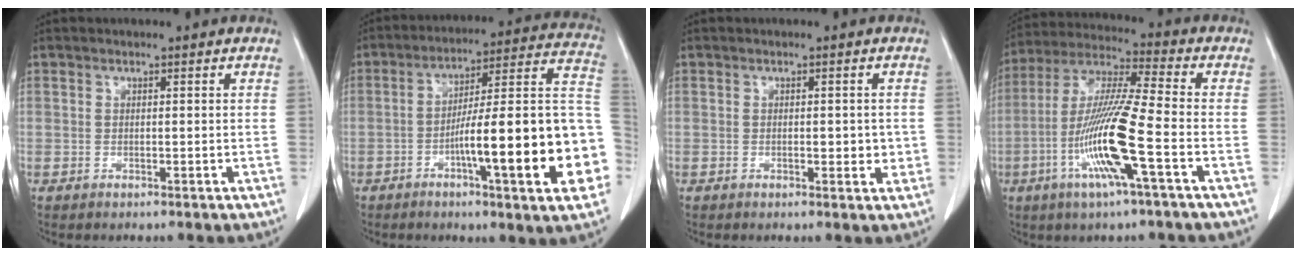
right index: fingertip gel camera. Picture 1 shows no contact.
{"total": 22.6, "force": [-6.0, 2.2, 21.6], "torque": [-0.222, 0.023, -0.081]}
{"total": 2.7, "force": [-0.2, 1.4, 2.3], "torque": [-0.027, 0.000, 0.000]}
{"total": 14.2, "force": [-4.6, -0.2, 13.5], "torque": [-0.276, -0.008, -0.096]}